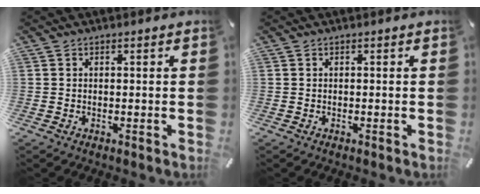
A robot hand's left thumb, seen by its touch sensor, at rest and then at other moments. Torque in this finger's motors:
{"motor_torque": [-0.01, -0.01, 0.00, 0.00, 0.00]}